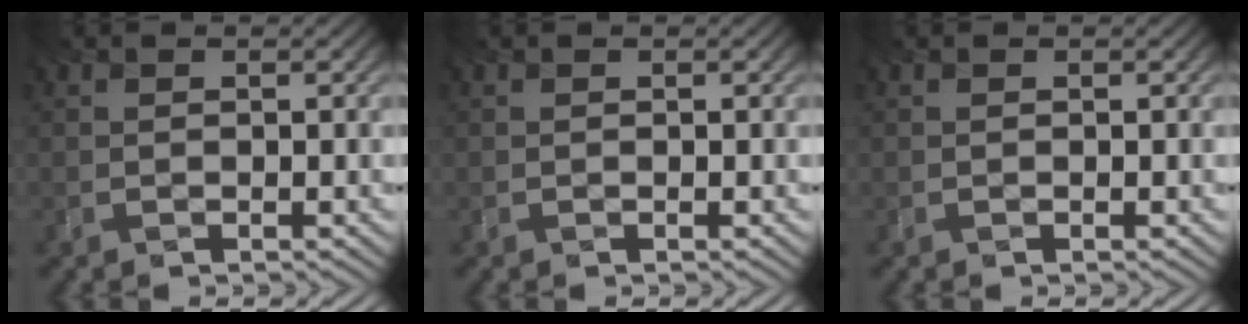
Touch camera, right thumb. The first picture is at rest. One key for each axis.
{"total": 0.0}
{"total": 0.0}